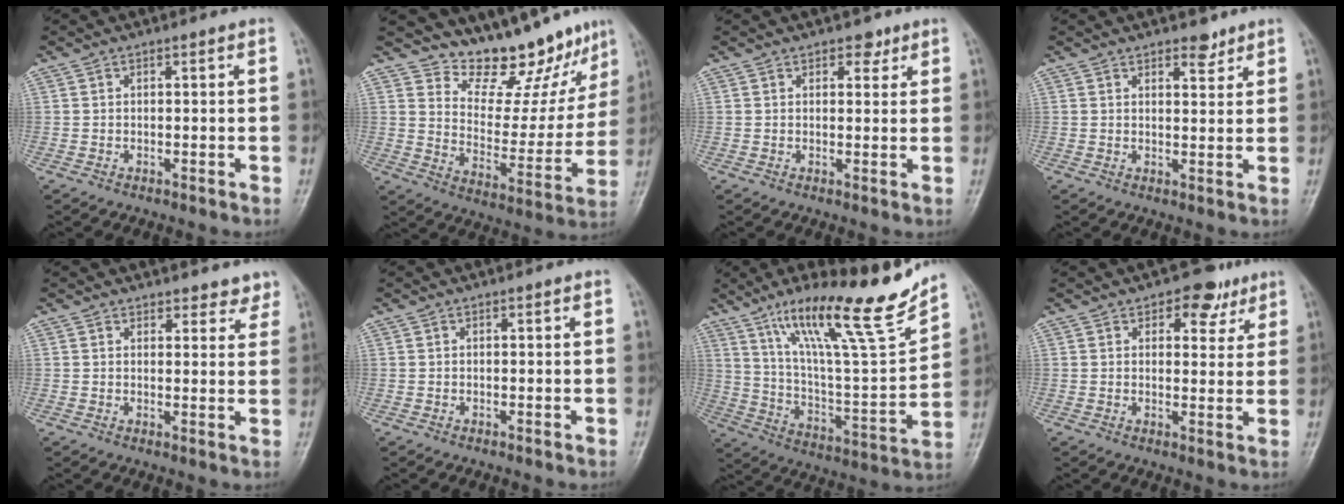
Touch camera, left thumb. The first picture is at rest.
{"total": 16.3, "force": [13.9, 6.0, 5.8], "torque": [-0.035, -0.107, 0.202]}
{"total": 2.6, "force": [1.7, 1.6, 1.1], "torque": [0.004, -0.008, 0.021]}
{"total": 3.3, "force": [2.5, 1.5, 1.5], "torque": [-0.005, -0.016, 0.037]}
{"total": 4.7, "force": [4.1, 2.2, 0.4], "torque": [0.035, -0.023, 0.038]}
{"total": 0.0}
{"total": 22.6, "force": [15.9, 3.0, 15.9], "torque": [-0.229, -0.076, 0.274]}
{"total": 6.3, "force": [3.8, 3.8, 3.3], "torque": [-0.005, -0.015, 0.047]}